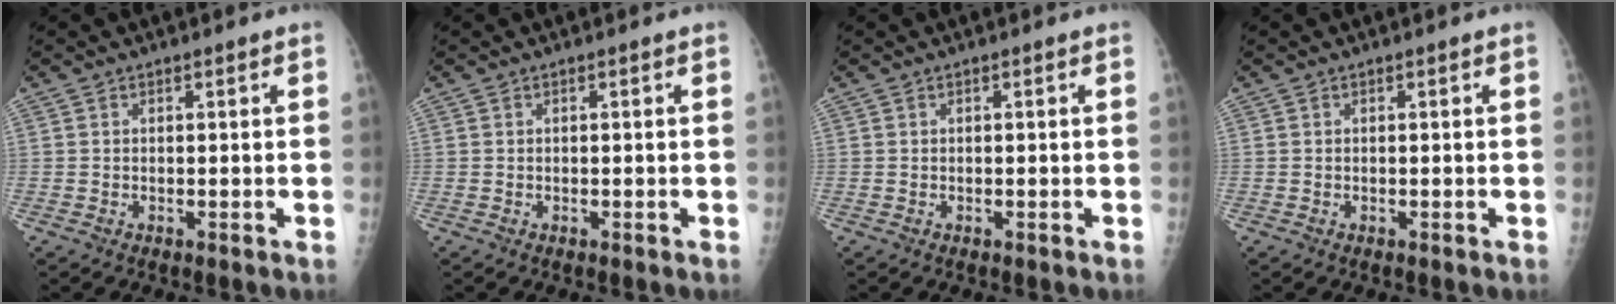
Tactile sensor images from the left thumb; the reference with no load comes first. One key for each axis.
{"total": 0.0}
{"total": 0.0}
{"total": 0.0}